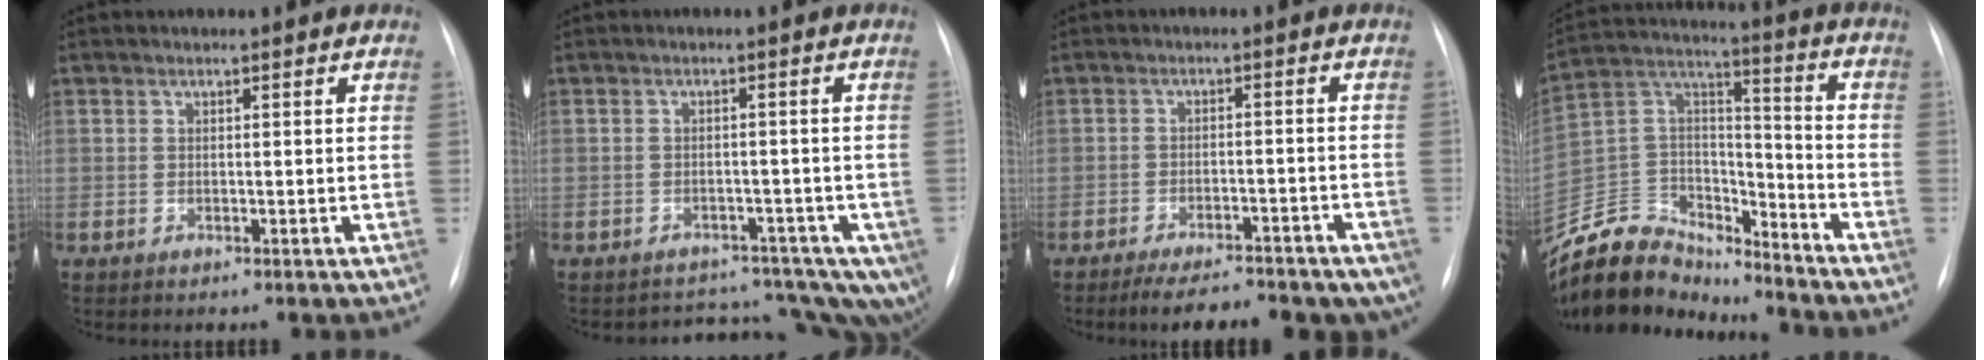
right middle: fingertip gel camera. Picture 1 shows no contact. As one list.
[{"total": 9.5, "force": [-6.4, 6.1, 3.5], "torque": [-0.044, 0.032, -0.061]}, {"total": 13.6, "force": [-10.9, 3.9, 7.1], "torque": [-0.081, -0.004, -0.142]}, {"total": 17.3, "force": [-16.1, 5.6, 3.2], "torque": [-0.067, 0.050, -0.282]}]